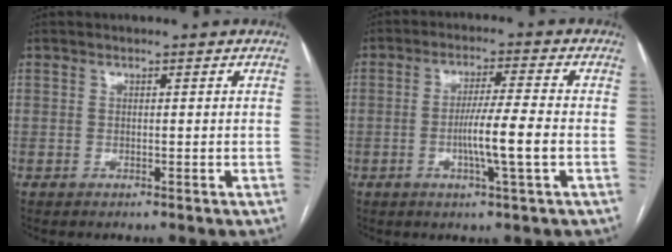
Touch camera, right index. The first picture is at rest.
{"total": 7.2, "force": [-1.6, -0.6, 7.0], "torque": [-0.125, -0.005, -0.030]}